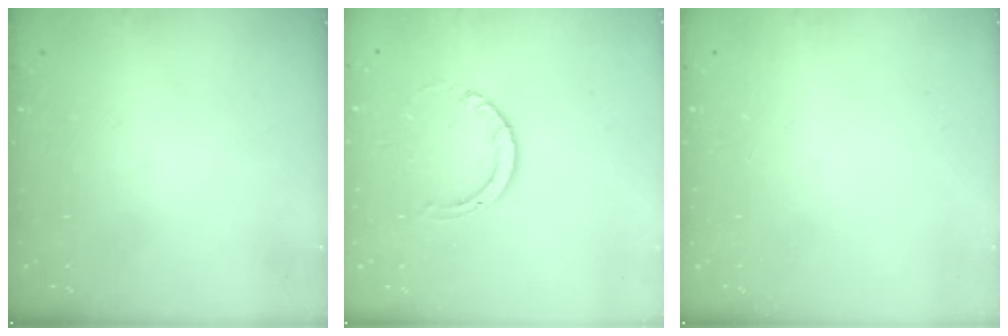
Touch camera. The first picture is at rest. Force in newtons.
{"total": 4.0, "press": 4.0, "slide": 0.2}
{"total": 0.0}